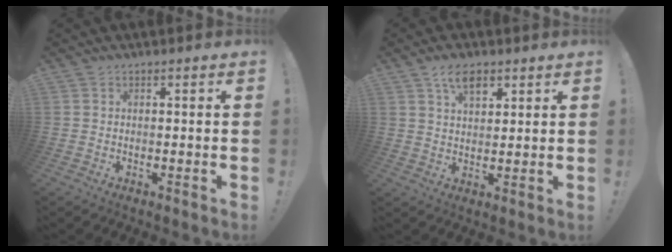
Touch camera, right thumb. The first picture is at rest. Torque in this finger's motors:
{"motor_torque": [-0.15, 0.44, 0.48, 0.35, 0.00]}